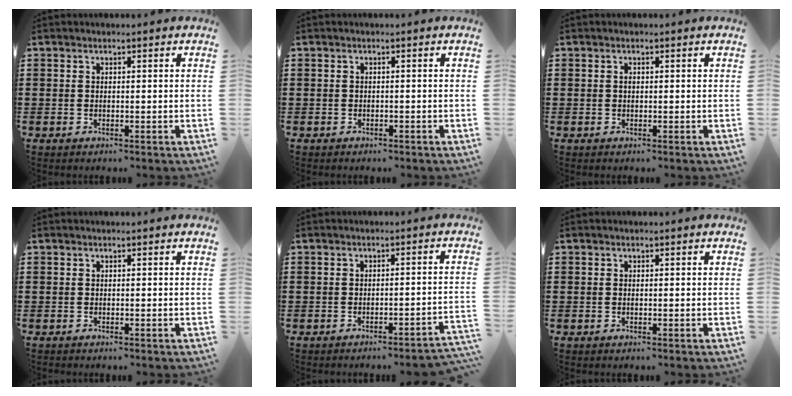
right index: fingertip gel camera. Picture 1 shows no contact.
{"total": 0.7, "force": [-0.6, 0.5, 0.0], "torque": [-0.002, 0.003, -0.014]}
{"total": 0.5, "force": [0.0, 0.3, 0.4], "torque": [-0.010, -0.001, 0.001]}
{"total": 0.0}
{"total": 1.8, "force": [-1.6, -0.3, 0.7], "torque": [-0.014, -0.003, -0.033]}
{"total": 0.0}